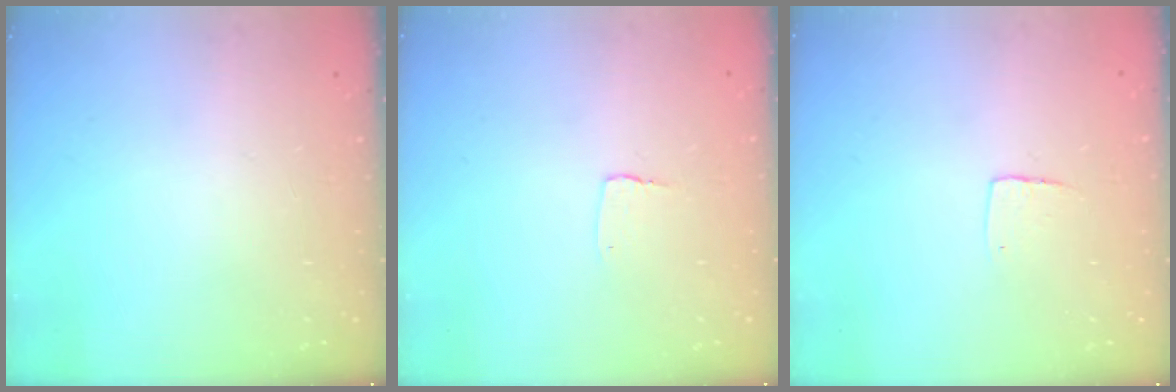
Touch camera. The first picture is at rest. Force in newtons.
{"total": 2.7, "press": 2.7, "slide": 0.2}
{"total": 3.9, "press": 3.8, "slide": 0.3}